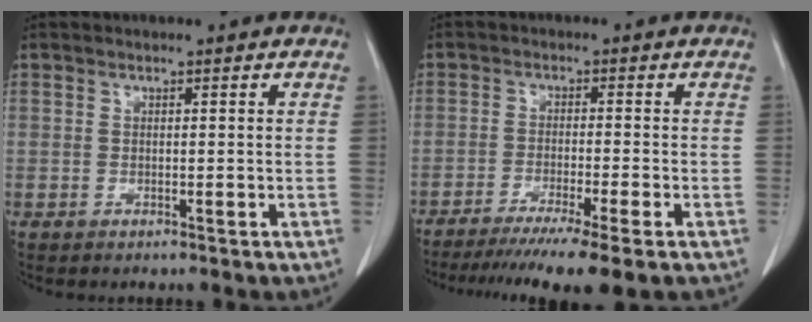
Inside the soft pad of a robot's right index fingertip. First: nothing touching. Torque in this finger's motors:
{"motor_torque": [1.13, -1.01, 0.35, 0.12]}